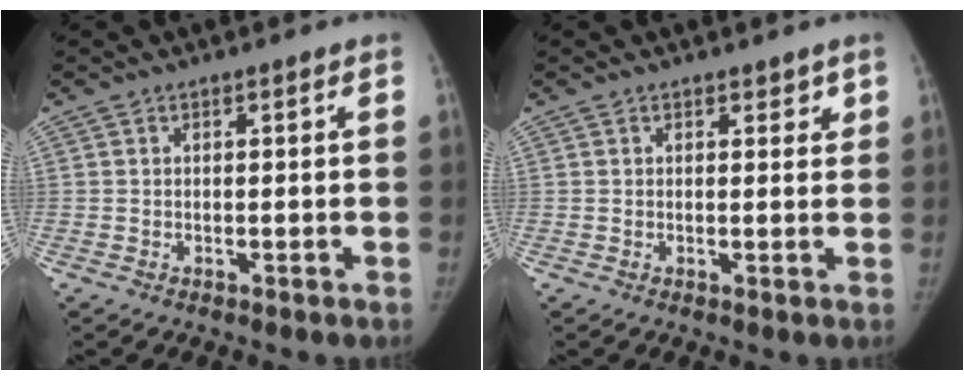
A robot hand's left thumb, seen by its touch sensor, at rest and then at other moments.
{"total": 1.8, "force": [1.3, 1.0, 0.7], "torque": [0.010, -0.006, 0.013]}